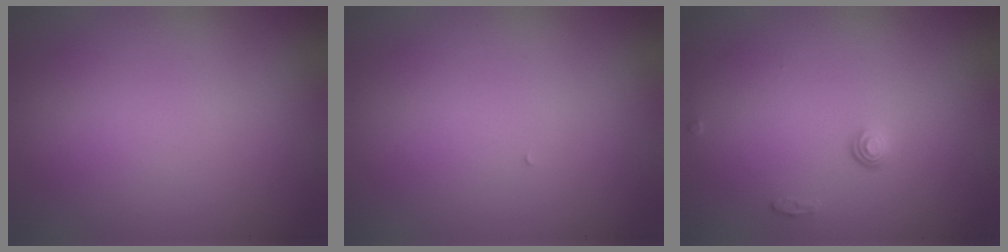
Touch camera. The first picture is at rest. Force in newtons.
{"total": 0.0}
{"total": 1.0, "press": 0.7, "slide": 0.8}